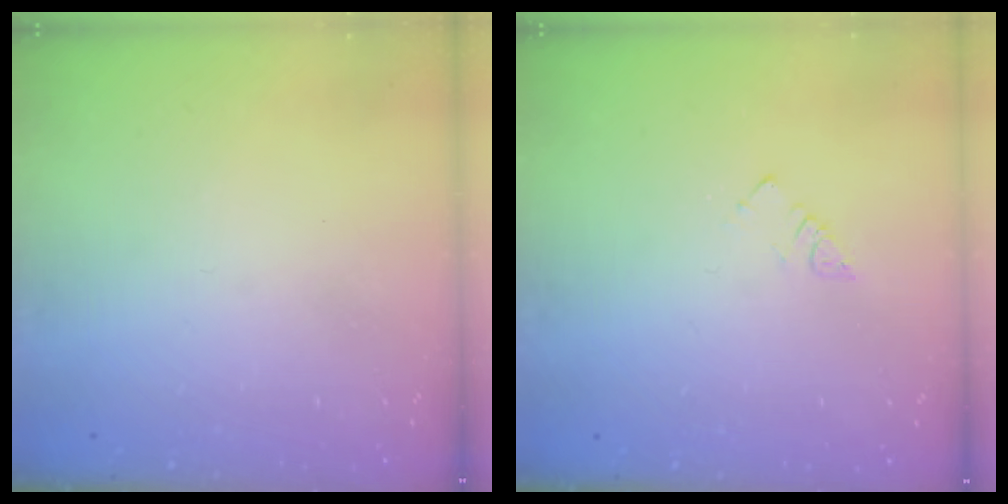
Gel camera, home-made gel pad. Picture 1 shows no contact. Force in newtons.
{"total": 2.3, "press": 2.3, "slide": 0.4}